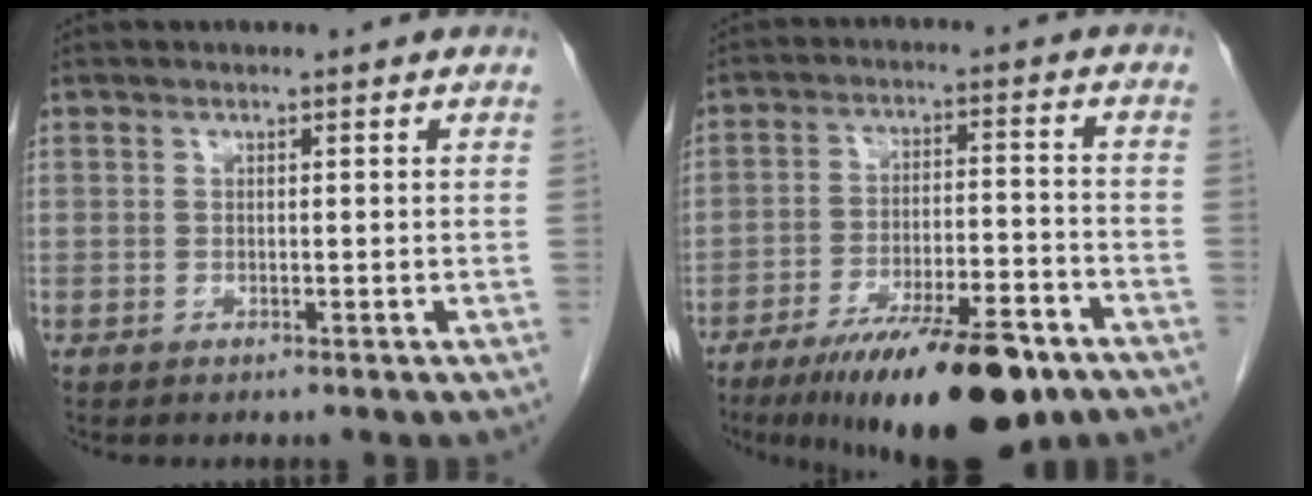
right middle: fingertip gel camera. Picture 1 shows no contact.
{"total": 17.4, "force": [-11.9, 3.9, 12.1], "torque": [-0.162, -0.010, -0.192]}